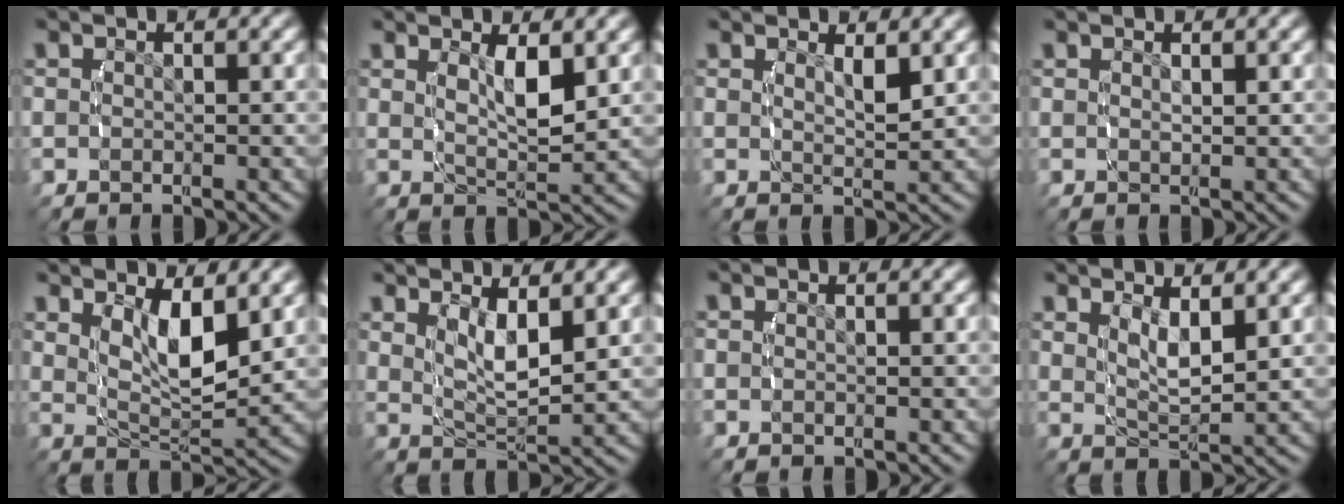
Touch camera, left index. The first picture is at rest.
{"total": 3.4, "force": [1.2, 0.6, 3.1], "torque": [-0.055, -0.014, 0.028]}
{"total": 1.8, "force": [1.3, -0.3, 1.2], "torque": [-0.018, -0.015, 0.028]}
{"total": 0.9, "force": [0.5, -0.2, 0.8], "torque": [-0.007, -0.006, 0.017]}
{"total": 4.9, "force": [2.2, 1.1, 4.2], "torque": [-0.070, -0.016, 0.045]}
{"total": 4.2, "force": [1.8, 1.1, 3.6], "torque": [-0.065, -0.018, 0.039]}
{"total": 0.0}
{"total": 3.4, "force": [1.6, 0.6, 2.9], "torque": [-0.049, -0.013, 0.036]}